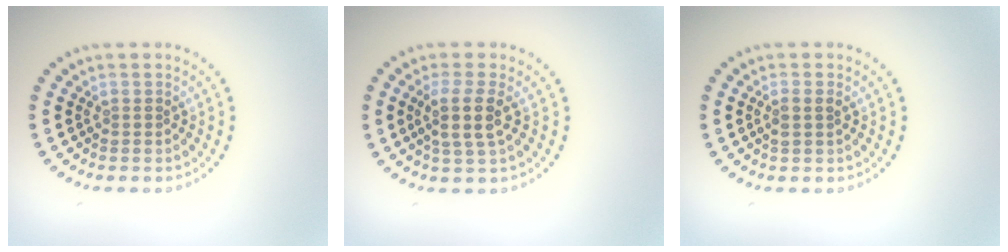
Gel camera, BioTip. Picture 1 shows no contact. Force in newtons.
{"total": 2.8, "press": 2.5, "slide": 1.4}
{"total": 1.2, "press": 1.1, "slide": 0.4}